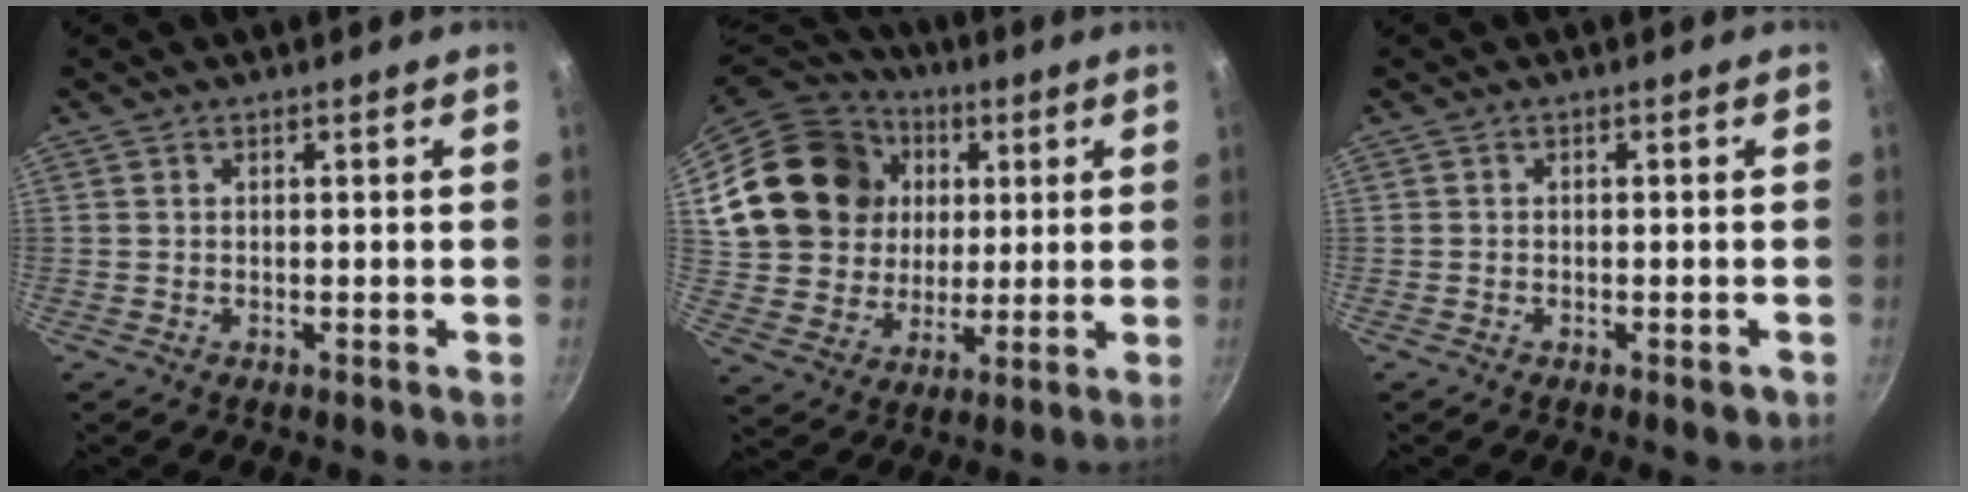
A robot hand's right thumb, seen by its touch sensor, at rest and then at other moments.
{"total": 23.3, "force": [5.8, 19.3, 11.7], "torque": [-0.203, 0.020, 0.115]}
{"total": 1.7, "force": [-0.9, 0.8, 1.3], "torque": [-0.021, 0.004, -0.012]}